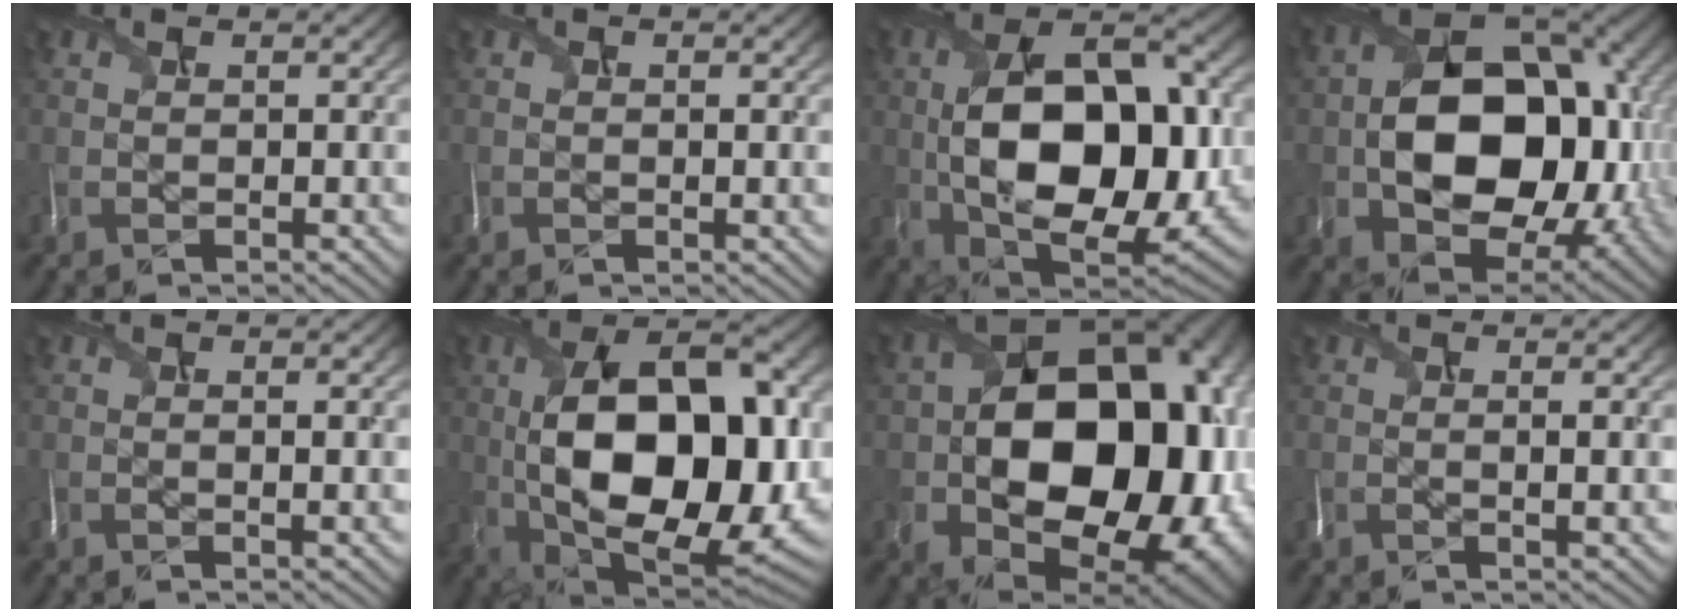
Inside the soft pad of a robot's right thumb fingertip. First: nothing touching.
{"total": 1.5, "force": [-0.1, 0.4, 1.4], "torque": [-0.020, 0.006, 0.003]}
{"total": 16.4, "force": [-0.1, 9.7, 13.2], "torque": [-0.253, 0.000, 0.014]}
{"total": 14.7, "force": [-1.3, 10.7, 10.0], "torque": [-0.185, -0.021, -0.002]}
{"total": 2.4, "force": [0.0, 0.7, 2.3], "torque": [-0.033, 0.008, 0.007]}
{"total": 17.9, "force": [0.1, 10.1, 14.8], "torque": [-0.273, -0.005, 0.018]}
{"total": 20.4, "force": [-1.9, 14.8, 13.9], "torque": [-0.217, -0.046, 0.009]}
{"total": 3.4, "force": [-0.1, 0.9, 3.3], "torque": [-0.048, 0.007, 0.008]}